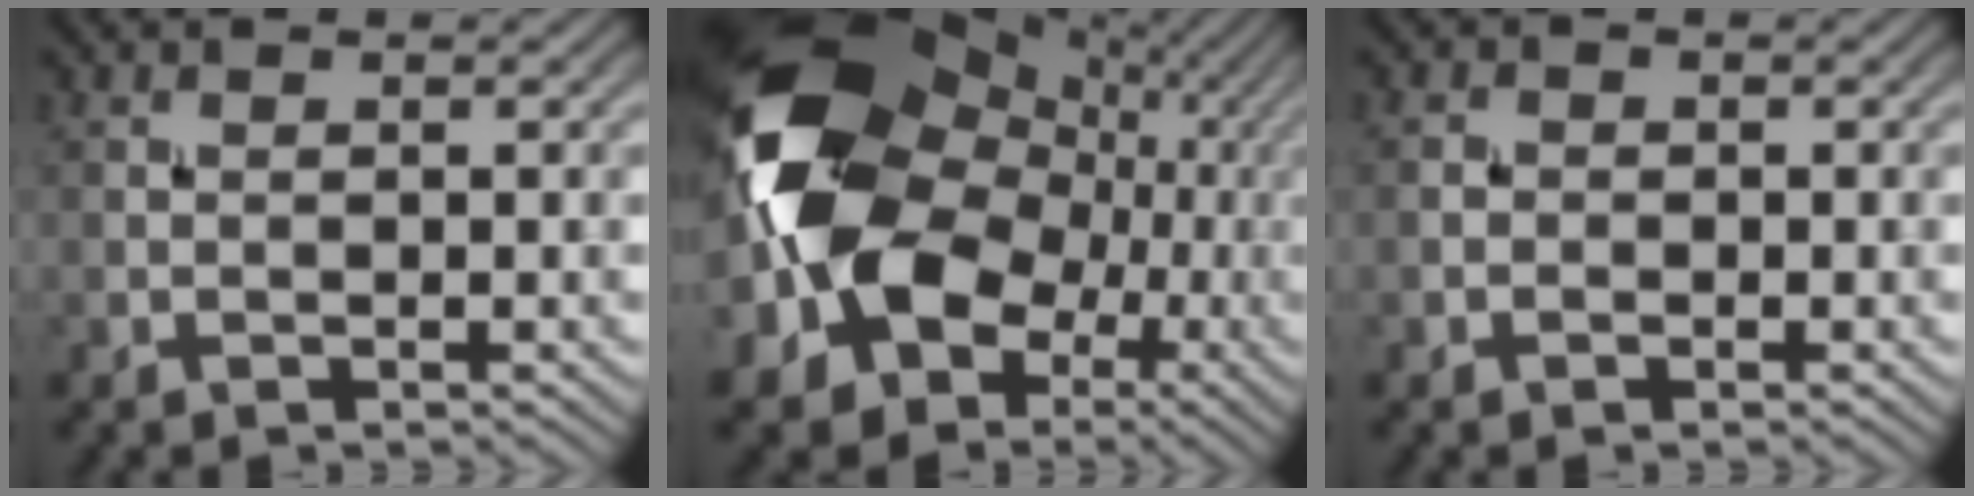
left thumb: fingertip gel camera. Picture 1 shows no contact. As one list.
[{"total": 18.1, "force": [0.0, 14.1, 11.3], "torque": [-0.246, -0.024, 0.005]}, {"total": 0.9, "force": [-0.4, 0.7, 0.3], "torque": [-0.004, 0.001, -0.011]}]